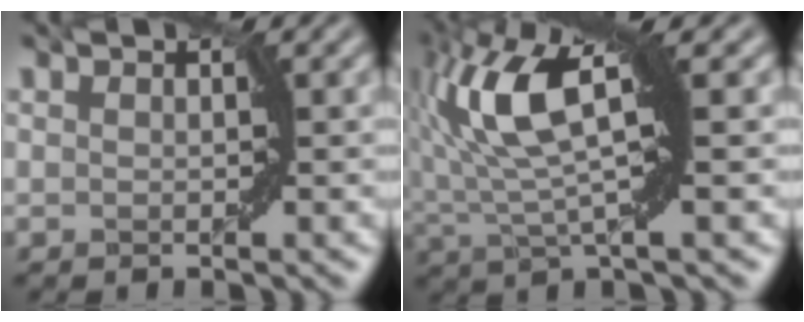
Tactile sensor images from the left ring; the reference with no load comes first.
{"total": 8.3, "force": [2.1, 2.4, 7.7], "torque": [-0.163, 0.015, 0.032]}